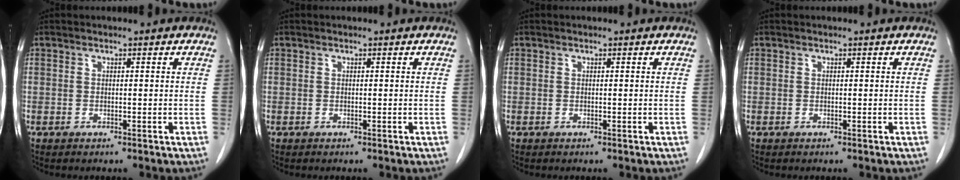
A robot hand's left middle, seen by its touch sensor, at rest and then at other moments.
{"total": 0.0}
{"total": 0.0}
{"total": 0.0}